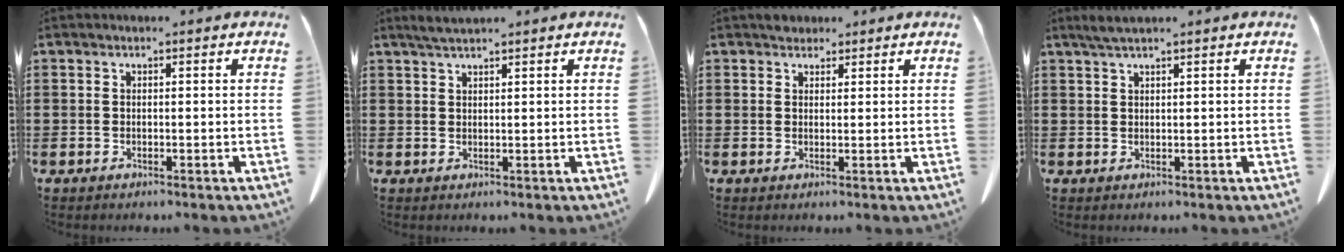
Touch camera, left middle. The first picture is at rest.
{"total": 1.9, "force": [1.6, 0.0, 0.9], "torque": [-0.021, 0.000, 0.032]}
{"total": 1.9, "force": [1.7, 0.9, 0.2], "torque": [-0.001, -0.001, 0.033]}
{"total": 1.9, "force": [1.4, 0.0, 1.2], "torque": [-0.026, -0.001, 0.027]}